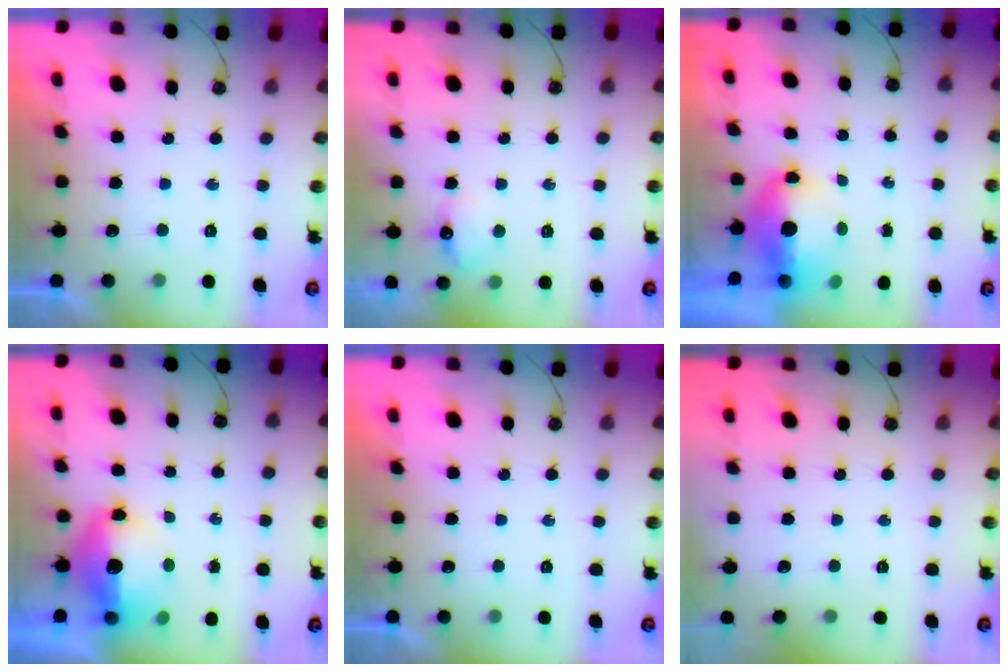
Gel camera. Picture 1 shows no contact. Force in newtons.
{"total": 7.6, "press": 7.6, "slide": 1.0}
{"total": 7.0, "press": 6.9, "slide": 1.2}
{"total": 11.5, "press": 11.4, "slide": 1.3}
{"total": 0.0}
{"total": 0.0}